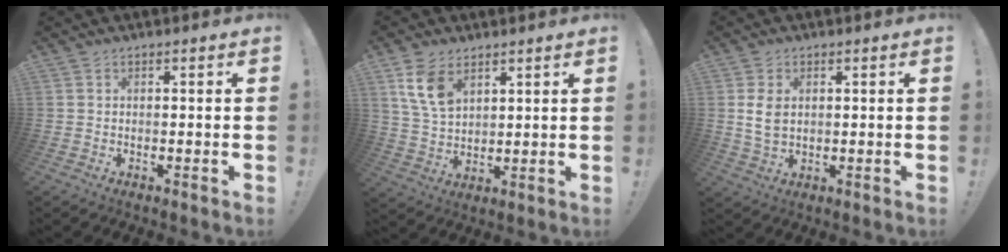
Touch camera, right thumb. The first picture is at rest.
{"total": 9.8, "force": [5.4, 6.0, 5.5], "torque": [-0.100, -0.016, 0.108]}
{"total": 5.1, "force": [1.2, 3.2, 3.8], "torque": [-0.070, -0.004, 0.020]}